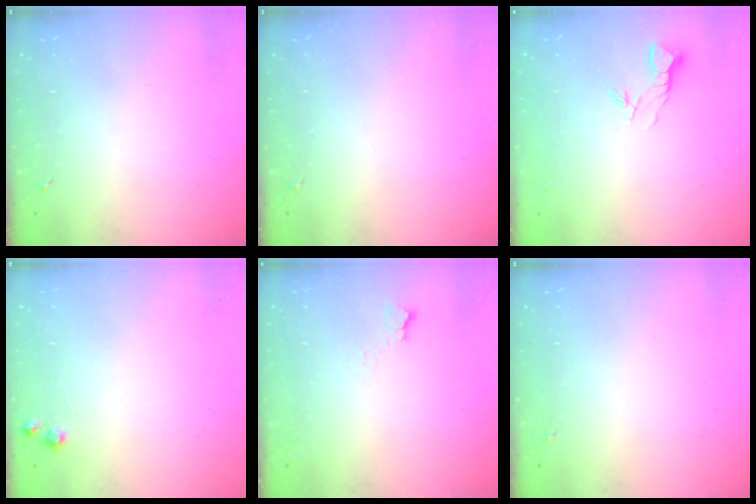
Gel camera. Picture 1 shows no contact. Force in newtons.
{"total": 0.0}
{"total": 3.4, "press": 3.4, "slide": 0.2}
{"total": 5.7, "press": 5.6, "slide": 0.9}
{"total": 2.7, "press": 2.7, "slide": 0.3}
{"total": 0.0}